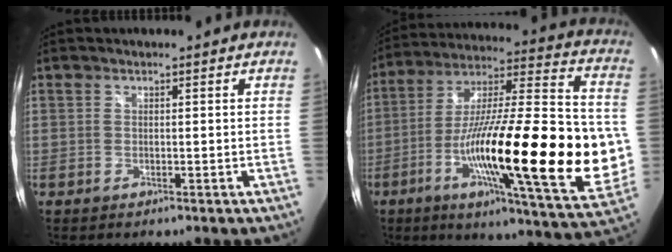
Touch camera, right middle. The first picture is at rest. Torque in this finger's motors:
{"motor_torque": [2.14, 0.00, 1.05, 0.21]}